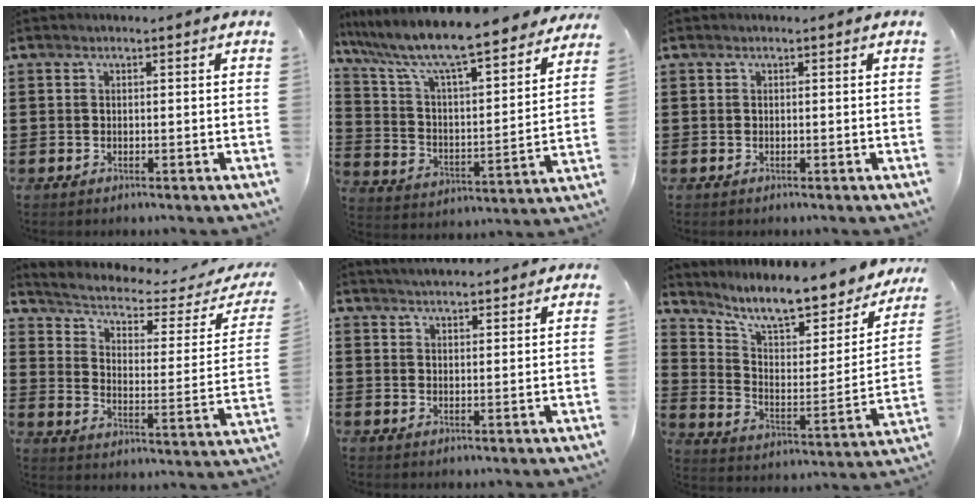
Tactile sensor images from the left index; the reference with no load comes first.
{"total": 9.3, "force": [8.2, 0.5, 4.5], "torque": [-0.123, -0.062, 0.134]}
{"total": 0.0}
{"total": 3.4, "force": [2.0, 1.1, 2.5], "torque": [-0.064, -0.021, 0.026]}
{"total": 3.0, "force": [2.9, 0.2, 0.4], "torque": [-0.015, -0.003, 0.055]}
{"total": 9.5, "force": [7.8, 1.6, 5.1], "torque": [-0.116, -0.057, 0.128]}